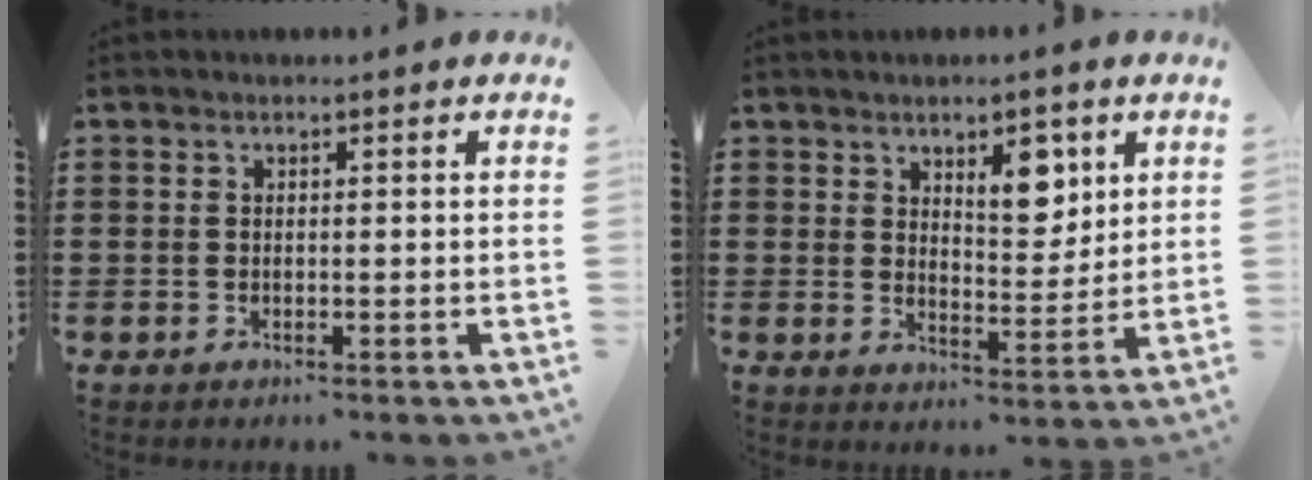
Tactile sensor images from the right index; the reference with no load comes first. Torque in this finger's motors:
{"motor_torque": [0.24, 0.32, 0.26, 0.04]}